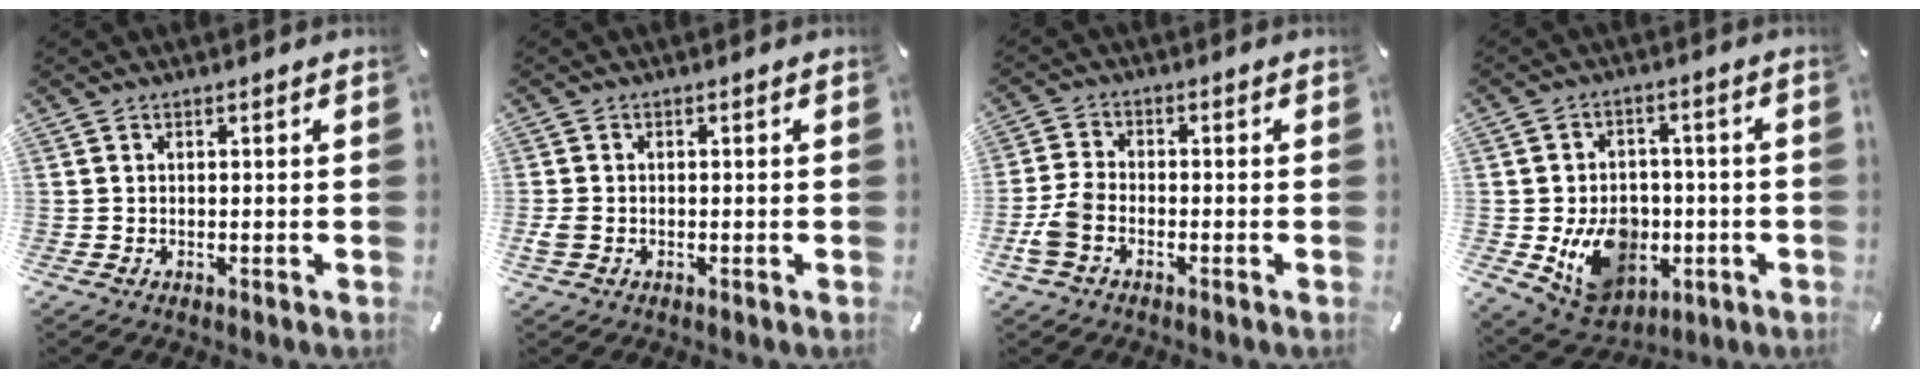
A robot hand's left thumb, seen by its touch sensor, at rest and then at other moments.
{"total": 1.9, "force": [-0.5, 1.4, 1.3], "torque": [-0.029, 0.000, -0.012]}
{"total": 6.1, "force": [-2.6, 3.7, 4.1], "torque": [-0.096, 0.009, -0.052]}
{"total": 14.4, "force": [-3.3, 11.6, 7.8], "torque": [-0.126, 0.017, -0.045]}